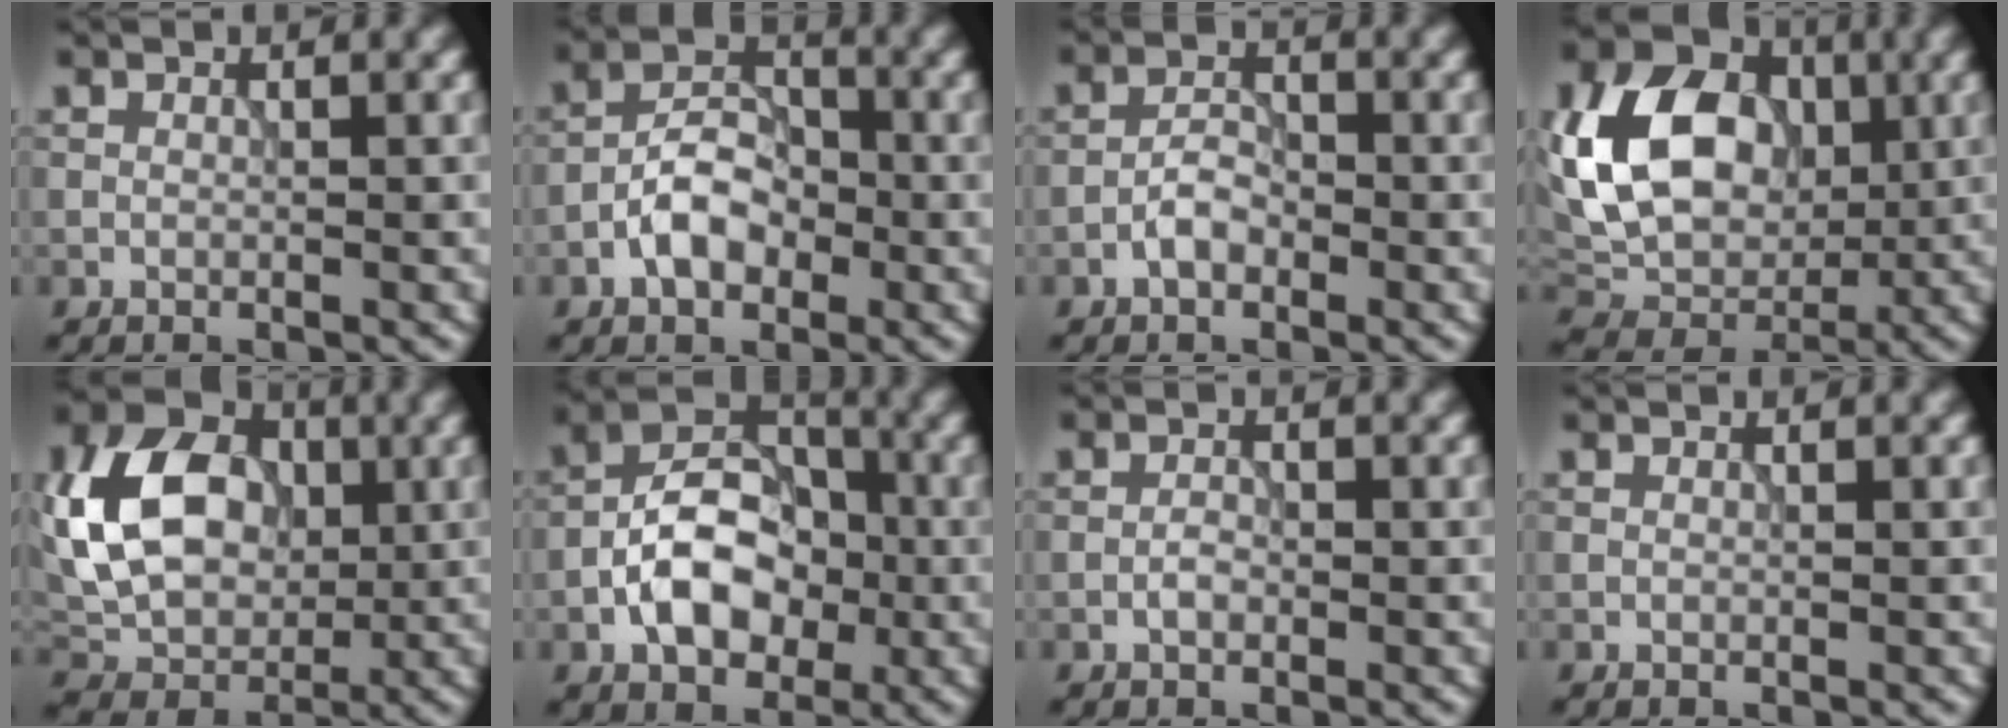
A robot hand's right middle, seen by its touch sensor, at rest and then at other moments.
{"total": 4.5, "force": [-1.8, 2.7, 3.1], "torque": [-0.050, 0.014, -0.038]}
{"total": 2.2, "force": [-1.2, 1.2, 1.5], "torque": [-0.025, 0.008, -0.026]}
{"total": 11.6, "force": [1.4, 8.6, 7.6], "torque": [-0.148, 0.011, 0.014]}
{"total": 10.2, "force": [1.1, 7.5, 6.8], "torque": [-0.146, 0.008, 0.015]}
{"total": 7.4, "force": [-2.2, 4.8, 5.2], "torque": [-0.082, 0.015, -0.042]}
{"total": 1.1, "force": [-0.5, 0.6, 0.8], "torque": [-0.016, 0.003, -0.011]}
{"total": 0.0}